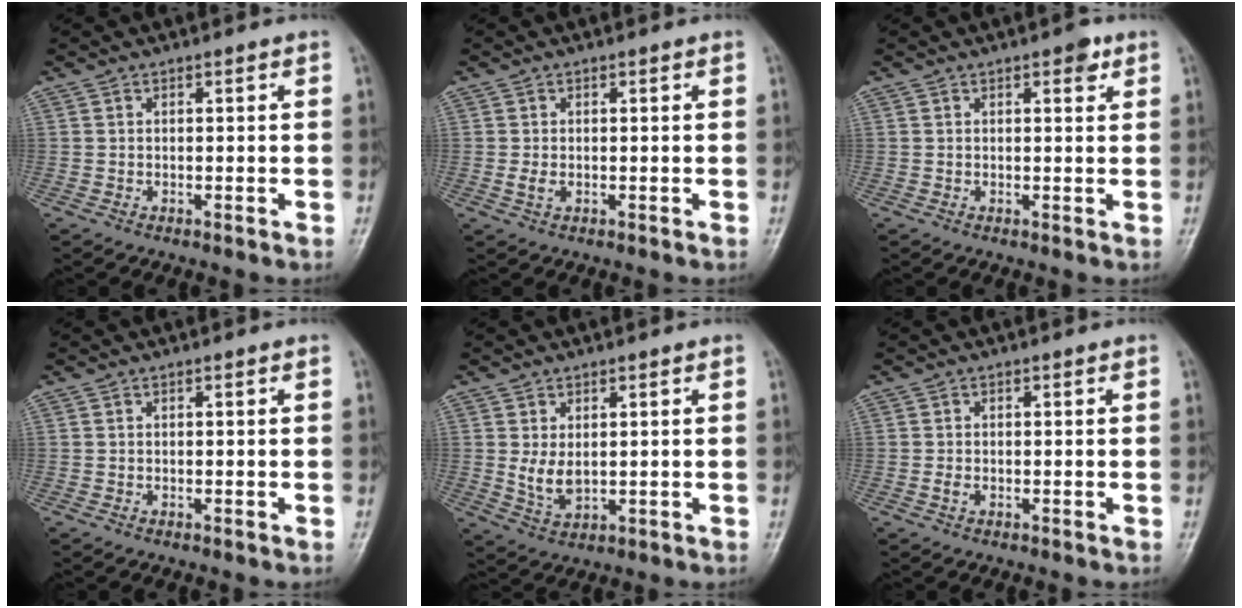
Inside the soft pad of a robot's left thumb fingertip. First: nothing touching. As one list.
[{"total": 1.7, "force": [-0.2, 1.1, 1.3], "torque": [-0.028, -0.003, -0.006]}, {"total": 2.4, "force": [1.4, 1.1, 1.7], "torque": [-0.015, -0.004, 0.015]}, {"total": 0.0}, {"total": 4.5, "force": [0.7, 2.7, 3.5], "torque": [-0.059, -0.012, 0.023]}, {"total": 1.1, "force": [-0.3, 0.8, 0.8], "torque": [-0.018, -0.002, -0.008]}]